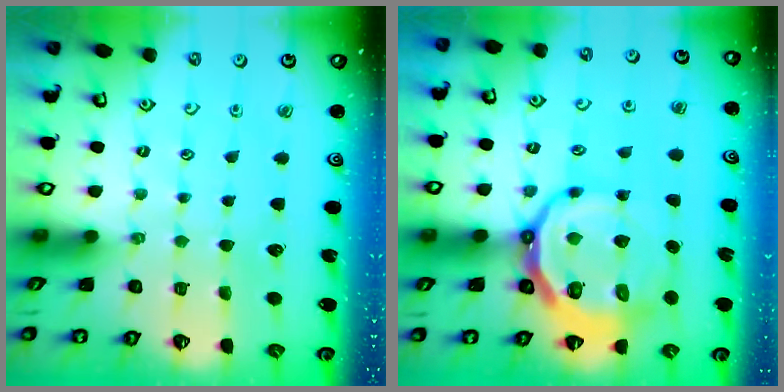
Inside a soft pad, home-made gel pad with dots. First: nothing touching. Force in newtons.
{"total": 14.3, "press": 13.9, "slide": 3.3}